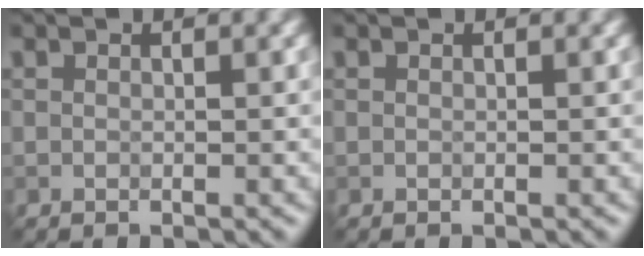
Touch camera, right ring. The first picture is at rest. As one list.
[{"total": 0.0}]